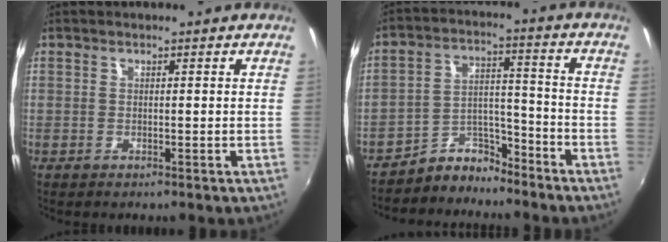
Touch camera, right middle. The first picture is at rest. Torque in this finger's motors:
{"motor_torque": [-0.01, -0.17, 0.00, 0.00]}